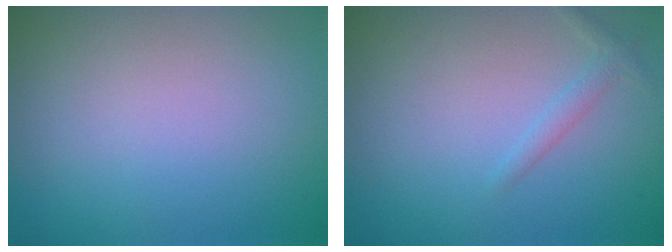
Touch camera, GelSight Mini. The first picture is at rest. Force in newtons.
{"total": 1.1, "press": 1.1, "slide": 0.0}